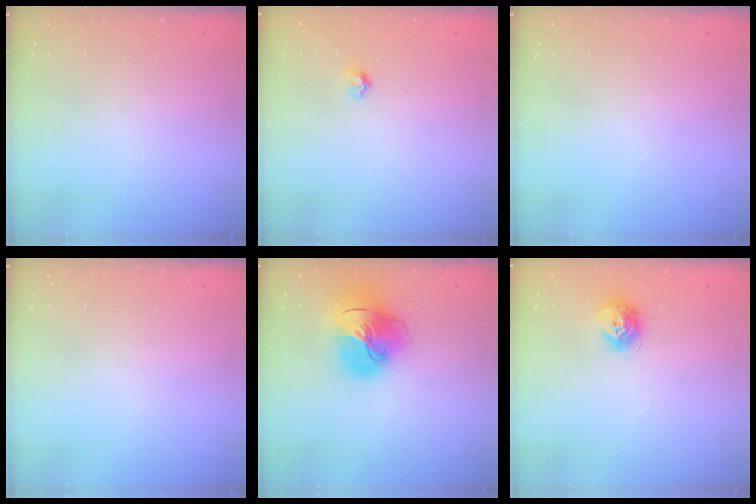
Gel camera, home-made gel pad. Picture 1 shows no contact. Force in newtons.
{"total": 4.4, "press": 4.4, "slide": 0.4}
{"total": 0.0}
{"total": 0.0}
{"total": 20.8, "press": 20.6, "slide": 2.7}
{"total": 9.5, "press": 9.5, "slide": 0.4}